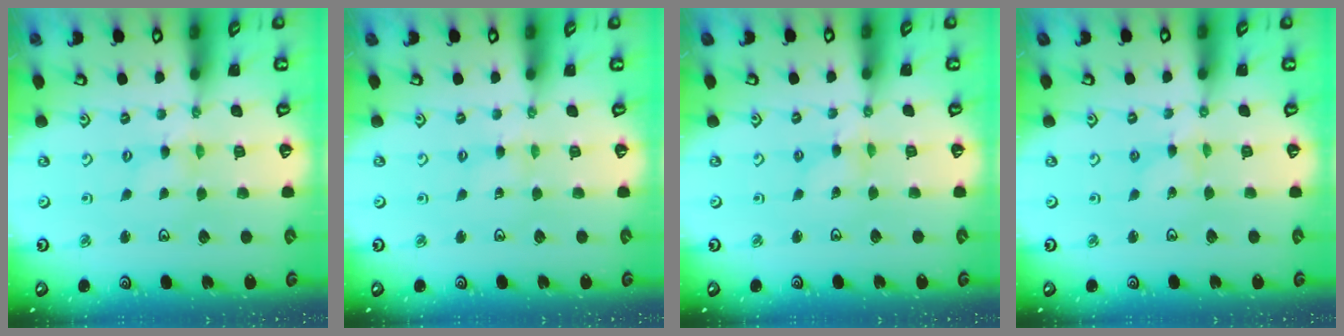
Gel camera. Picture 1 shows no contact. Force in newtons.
{"total": 1.4, "press": 1.3, "slide": 0.2}
{"total": 1.1, "press": 1.1, "slide": 0.1}
{"total": 1.4, "press": 1.4, "slide": 0.2}